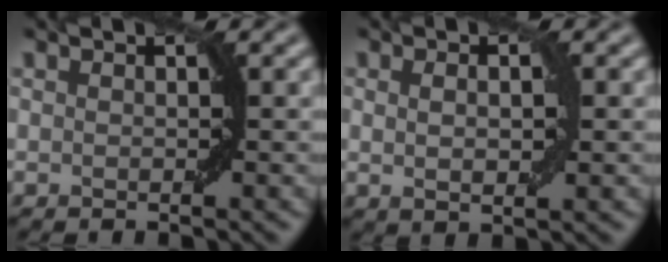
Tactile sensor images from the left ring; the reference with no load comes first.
{"total": 2.3, "force": [0.4, 0.8, 2.1], "torque": [-0.040, 0.001, 0.008]}